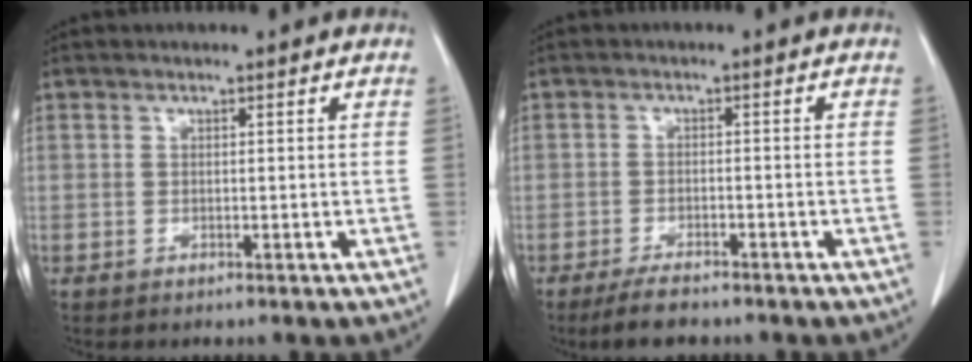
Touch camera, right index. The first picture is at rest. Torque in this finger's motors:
{"motor_torque": [-0.51, -0.48, -0.19, -0.08]}